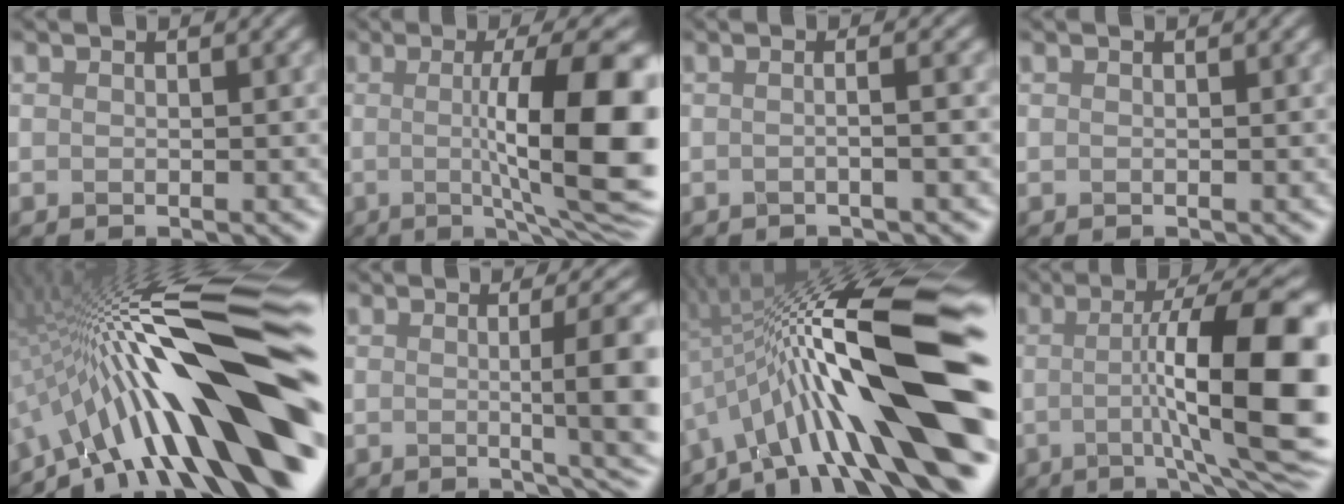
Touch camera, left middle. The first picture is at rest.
{"total": 11.0, "force": [-0.5, 2.0, 10.8], "torque": [-0.144, 0.001, 0.011]}
{"total": 1.8, "force": [-0.3, 0.5, 1.7], "torque": [-0.012, 0.007, -0.016]}
{"total": 0.0}
{"total": 16.2, "force": [-4.4, 3.5, 15.2], "torque": [-0.223, 0.047, -0.065]}
{"total": 7.0, "force": [-0.4, 1.1, 6.9], "torque": [-0.083, 0.008, 0.013]}
{"total": 15.2, "force": [-2.8, 2.9, 14.6], "torque": [-0.248, 0.028, -0.031]}
{"total": 12.1, "force": [-0.4, 2.0, 12.0], "torque": [-0.177, 0.014, 0.018]}